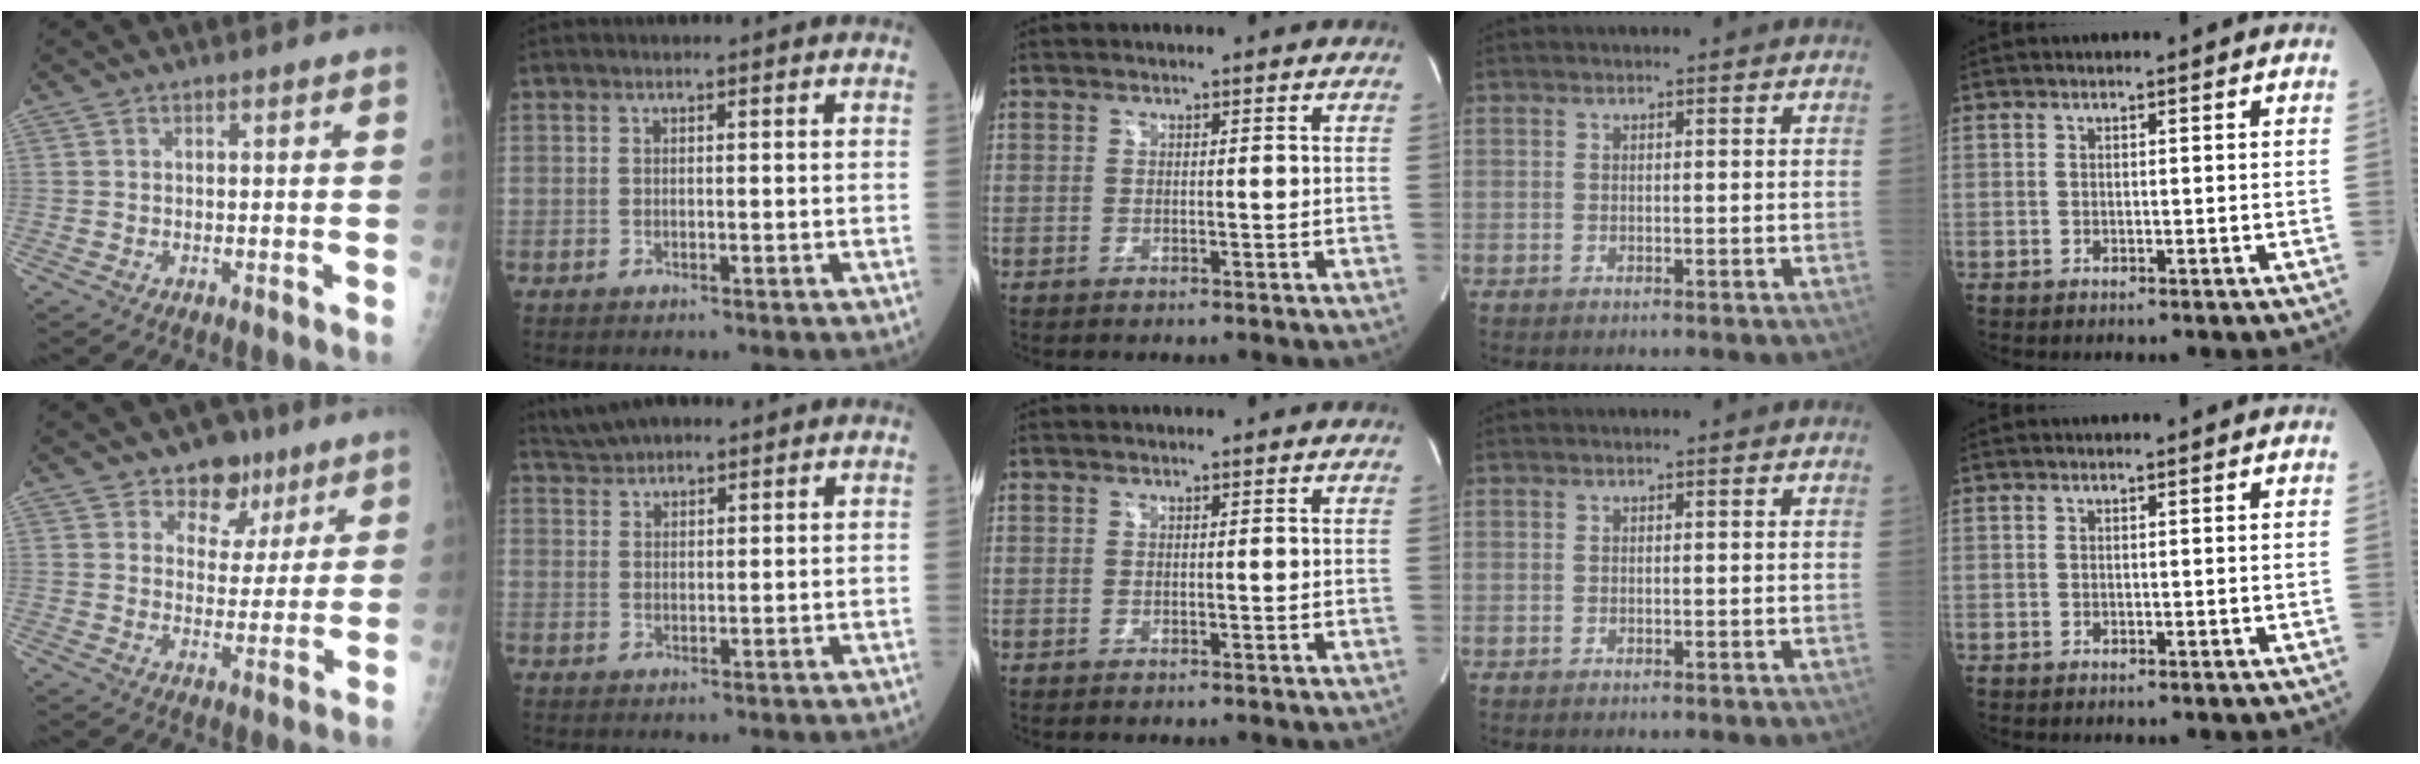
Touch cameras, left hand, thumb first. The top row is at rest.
{"thumb": {"total": 8.2, "force": [5.3, 5.9, 2.2], "torque": [0.010, -0.020, 0.078]}, "index": {"total": 4.1, "force": [3.7, 1.2, 1.4], "torque": [-0.037, 0.034, 0.072]}}